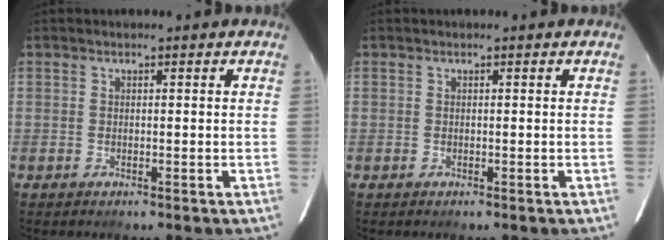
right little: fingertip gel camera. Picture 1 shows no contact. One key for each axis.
{"total": 0.0}